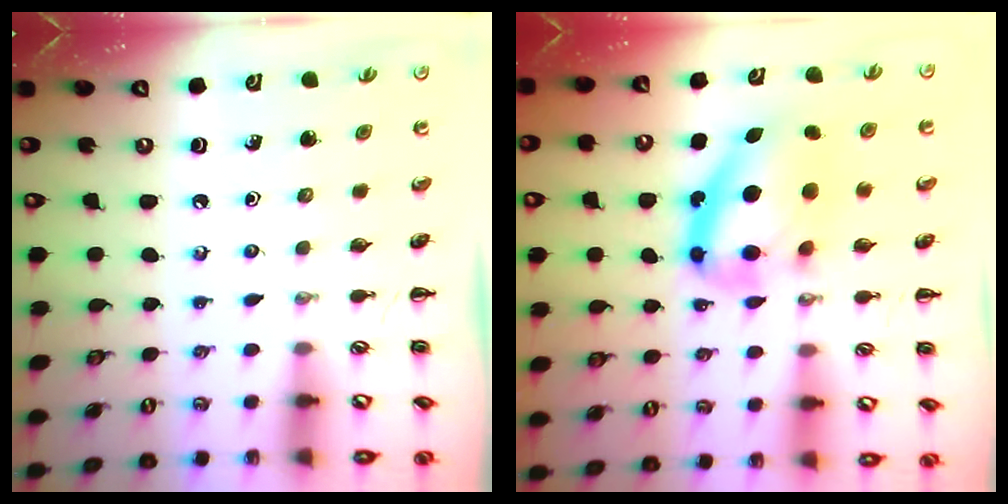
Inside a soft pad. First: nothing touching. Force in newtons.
{"total": 11.9, "press": 11.5, "slide": 3.0}